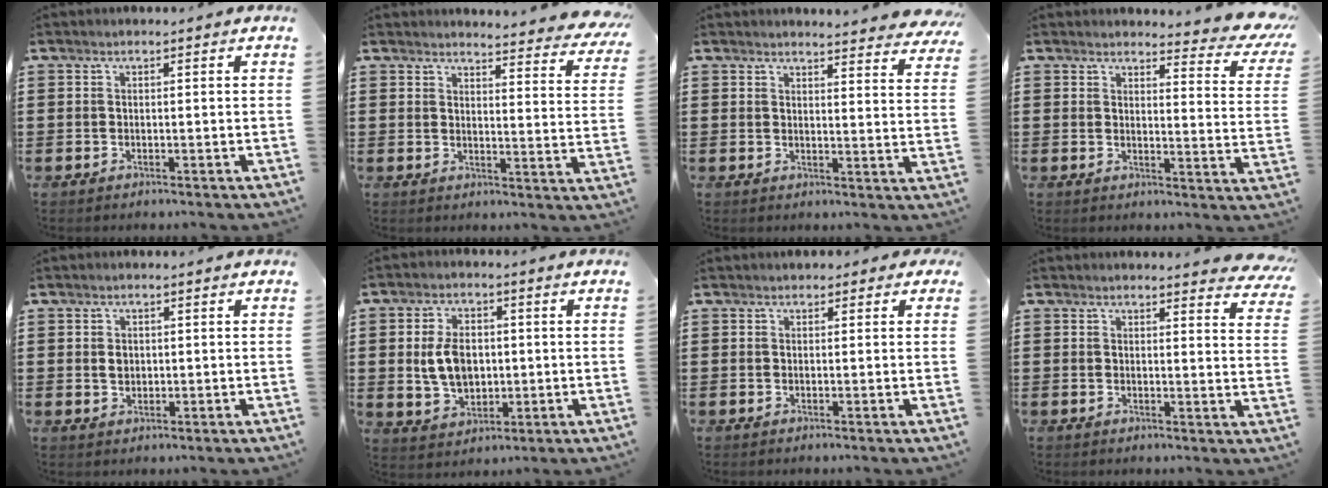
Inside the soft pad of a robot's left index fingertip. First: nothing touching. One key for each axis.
{"total": 4.3, "fx": 4.1, "fy": -0.1, "fz": 1.3, "tx": -0.027, "ty": -0.029, "tz": 0.068}
{"total": 3.9, "fx": 3.8, "fy": -0.1, "fz": 0.9, "tx": -0.023, "ty": -0.018, "tz": 0.068}
{"total": 4.7, "fx": 4.2, "fy": 0.5, "fz": 2.1, "tx": -0.035, "ty": -0.030, "tz": 0.068}
{"total": 1.7, "fx": 0.3, "fy": 1.3, "fz": 1.0, "tx": -0.024, "ty": 0.008, "tz": 0.006}
{"total": 7.1, "fx": 0.3, "fy": 4.8, "fz": 5.3, "tx": -0.119, "ty": 0.004, "tz": -0.002}
{"total": 1.1, "fx": 0.7, "fy": 0.8, "fz": 0.3, "tx": -0.002, "ty": 0.003, "tz": 0.011}
{"total": 3.1, "fx": 3.0, "fy": 0.1, "fz": 0.8, "tx": -0.017, "ty": -0.011, "tz": 0.055}